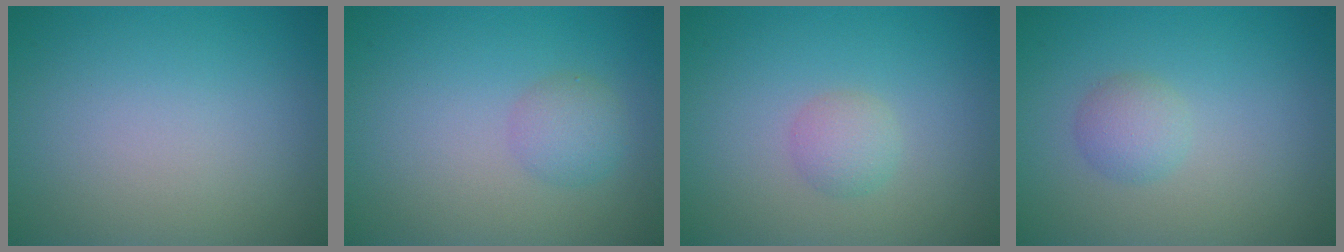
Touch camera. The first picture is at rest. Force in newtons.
{"total": 2.0, "press": 2.0, "slide": 0.0}
{"total": 1.6, "press": 1.6, "slide": 0.1}
{"total": 1.8, "press": 1.8, "slide": 0.1}